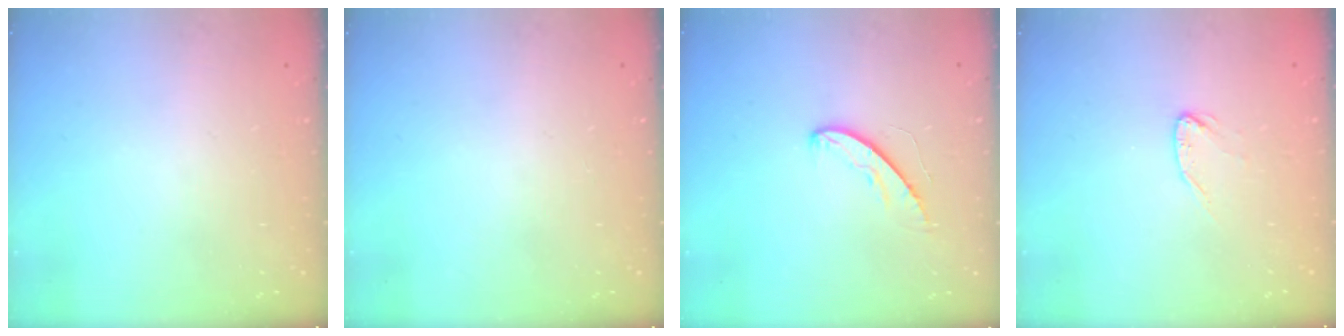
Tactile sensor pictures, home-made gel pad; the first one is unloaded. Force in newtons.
{"total": 0.0}
{"total": 5.0, "press": 5.0, "slide": 0.4}
{"total": 4.0, "press": 3.9, "slide": 0.4}